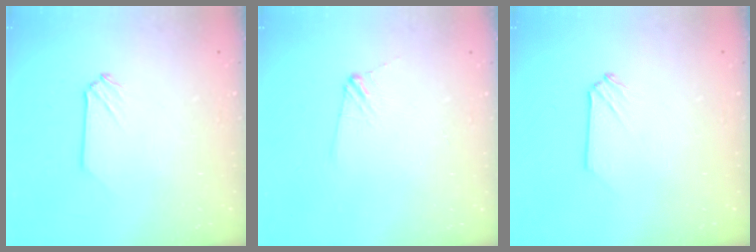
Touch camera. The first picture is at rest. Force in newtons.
{"total": 3.9, "press": 3.9, "slide": 0.6}
{"total": 0.0}